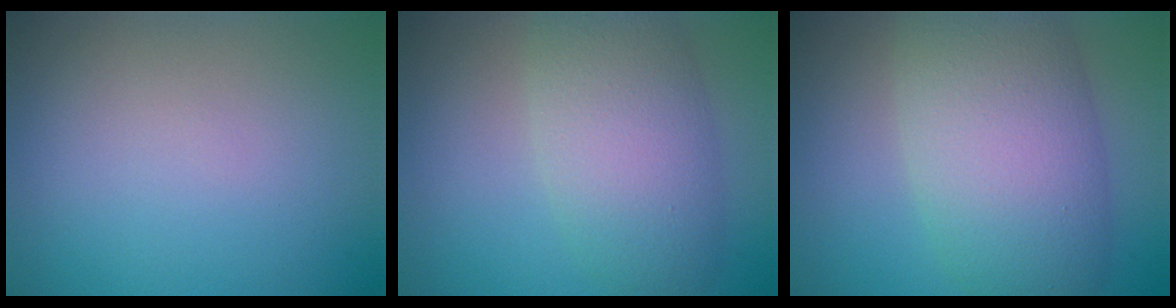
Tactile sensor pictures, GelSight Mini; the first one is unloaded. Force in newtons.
{"total": 6.6, "press": 6.6, "slide": 0.5}
{"total": 9.9, "press": 9.9, "slide": 0.4}